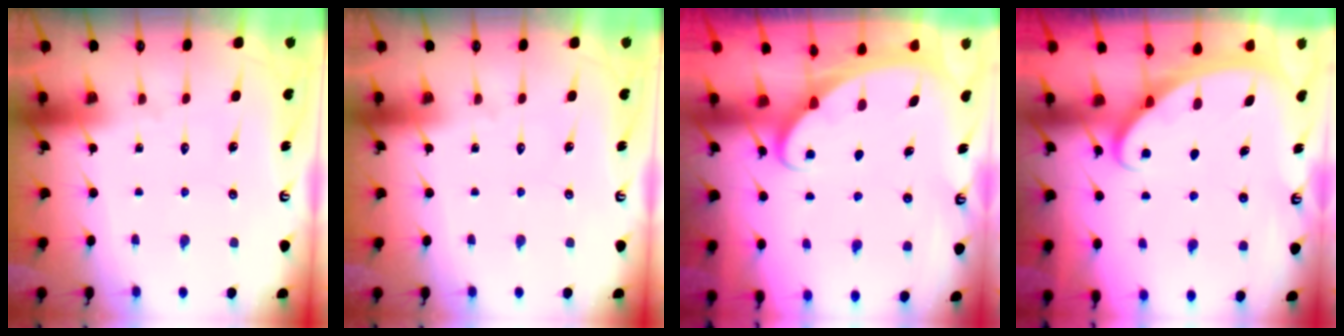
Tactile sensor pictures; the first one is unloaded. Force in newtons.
{"total": 0.0}
{"total": 2.0, "press": 2.0, "slide": 0.2}
{"total": 2.3, "press": 2.3, "slide": 0.4}